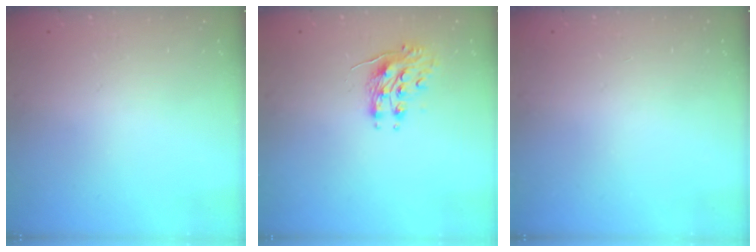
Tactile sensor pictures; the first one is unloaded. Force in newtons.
{"total": 8.4, "press": 8.3, "slide": 0.4}
{"total": 0.0}